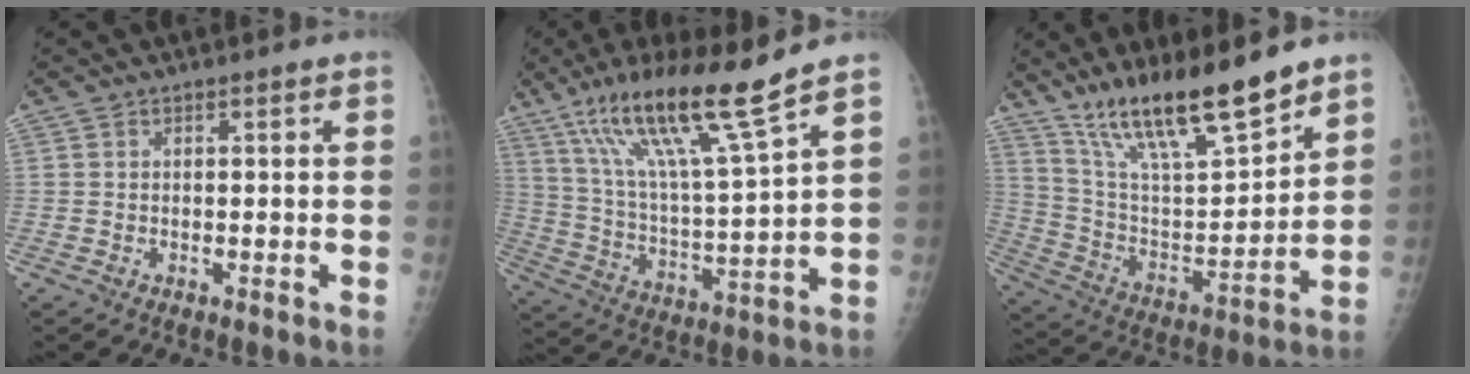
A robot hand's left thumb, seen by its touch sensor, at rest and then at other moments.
{"total": 18.1, "force": [12.3, 0.9, 13.2], "torque": [-0.227, -0.058, 0.226]}
{"total": 19.8, "force": [15.1, 4.1, 12.2], "torque": [-0.183, -0.077, 0.275]}